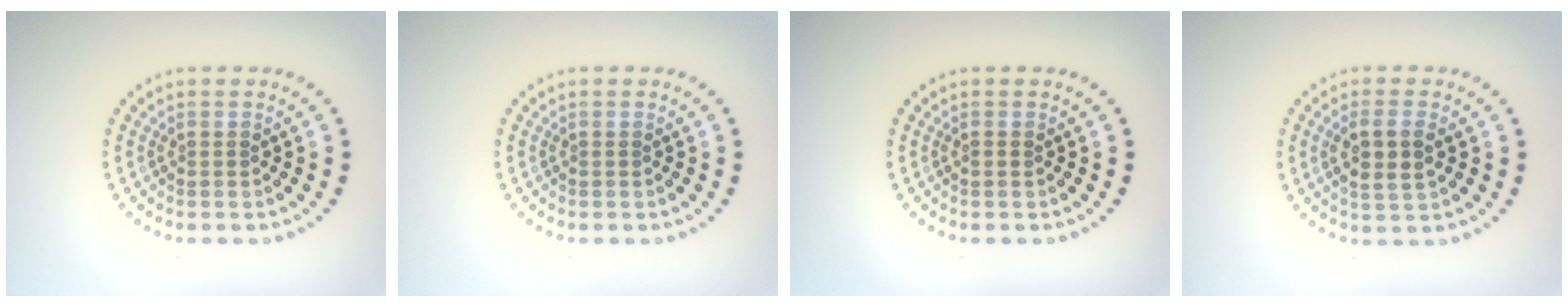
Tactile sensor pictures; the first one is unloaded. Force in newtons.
{"total": 0.0}
{"total": 0.6, "press": 0.6, "slide": 0.1}
{"total": 3.0, "press": 2.9, "slide": 0.8}